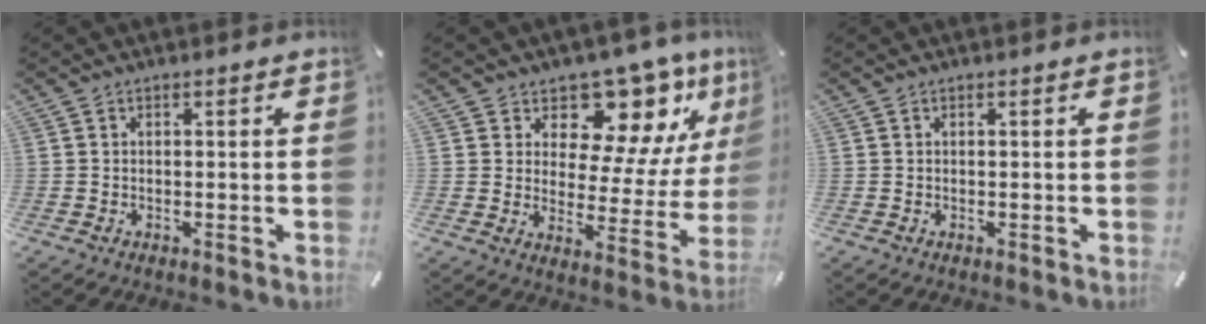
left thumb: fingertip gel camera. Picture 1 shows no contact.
{"total": 12.4, "force": [9.4, 6.8, 4.2], "torque": [-0.055, -0.103, 0.162]}
{"total": 0.0}